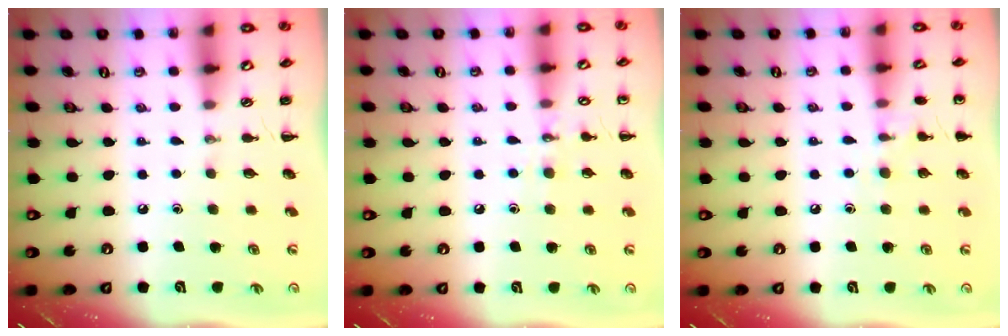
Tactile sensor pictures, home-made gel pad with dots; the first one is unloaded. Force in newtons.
{"total": 6.9, "press": 6.7, "slide": 1.7}
{"total": 6.7, "press": 6.5, "slide": 1.8}